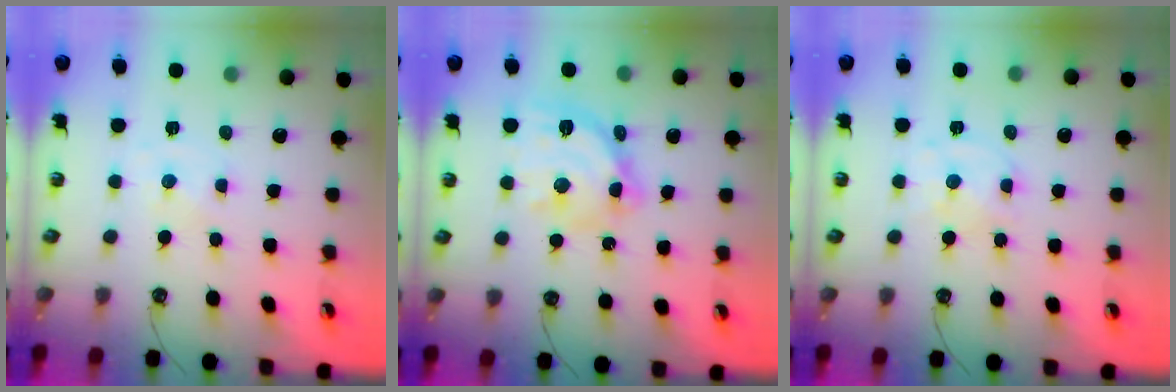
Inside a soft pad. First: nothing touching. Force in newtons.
{"total": 17.2, "press": 17.2, "slide": 1.4}
{"total": 4.8, "press": 4.8, "slide": 0.6}